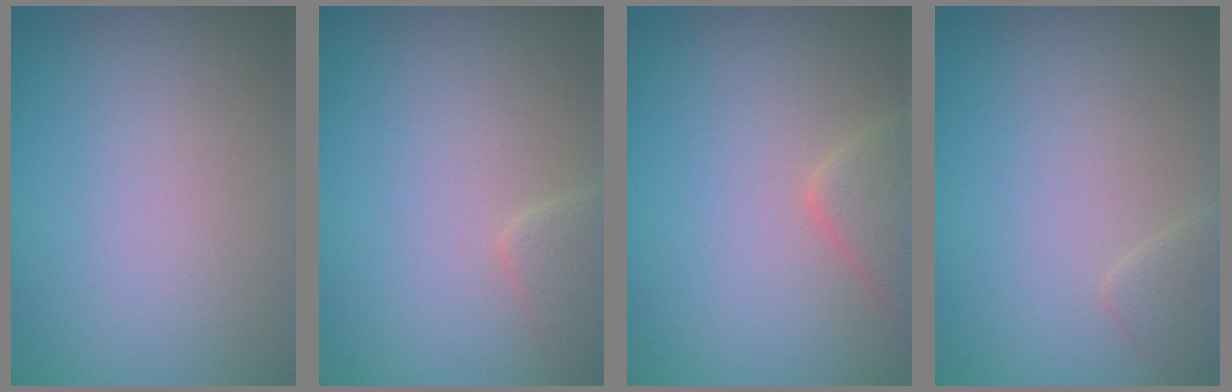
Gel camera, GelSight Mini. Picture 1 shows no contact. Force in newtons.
{"total": 1.8, "press": 1.8, "slide": 0.1}
{"total": 2.8, "press": 2.8, "slide": 0.2}
{"total": 1.4, "press": 1.4, "slide": 0.1}